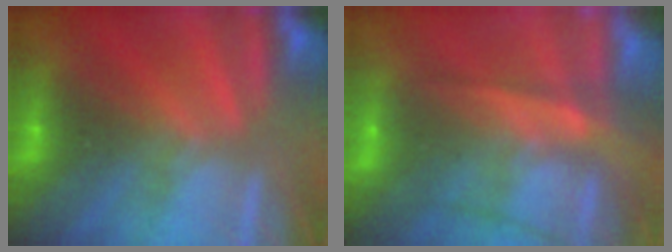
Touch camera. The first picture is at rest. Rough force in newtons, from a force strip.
{"total": 7.9}